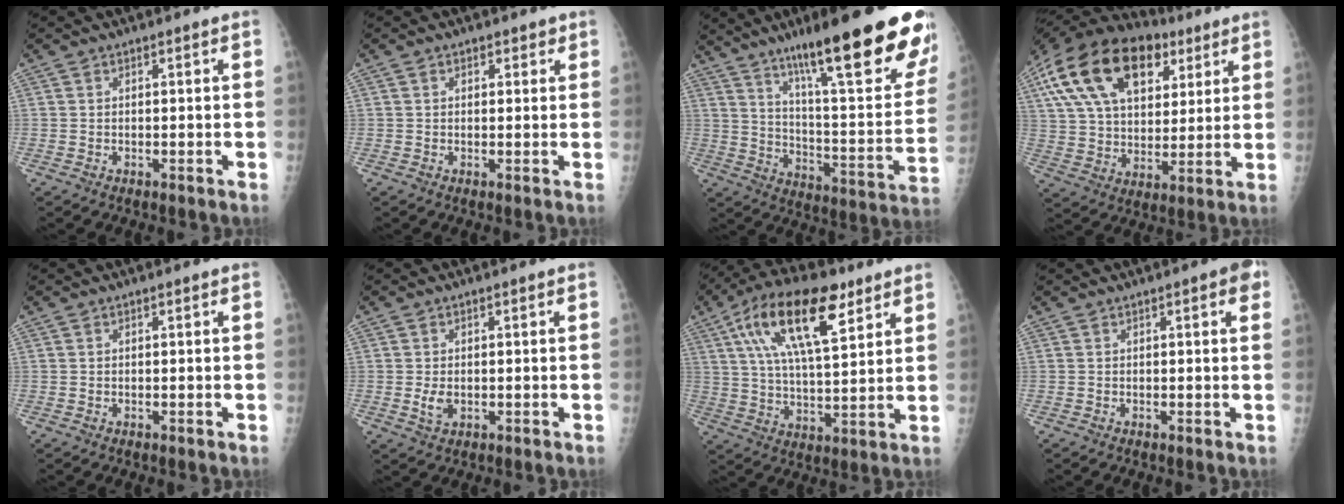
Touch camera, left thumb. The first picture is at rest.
{"total": 2.1, "force": [1.1, 1.5, 0.9], "torque": [0.005, -0.003, 0.012]}
{"total": 29.5, "force": [18.7, 4.9, 22.3], "torque": [-0.287, -0.061, 0.285]}
{"total": 25.6, "force": [11.3, 15.5, 16.9], "torque": [-0.292, 0.018, 0.192]}
{"total": 0.0}
{"total": 3.2, "force": [-0.3, 2.1, 2.4], "torque": [-0.042, -0.005, -0.002]}
{"total": 18.8, "force": [9.0, 7.6, 14.7], "torque": [-0.242, -0.013, 0.155]}
{"total": 3.2, "force": [1.3, 0.9, 2.8], "torque": [-0.026, 0.002, 0.012]}